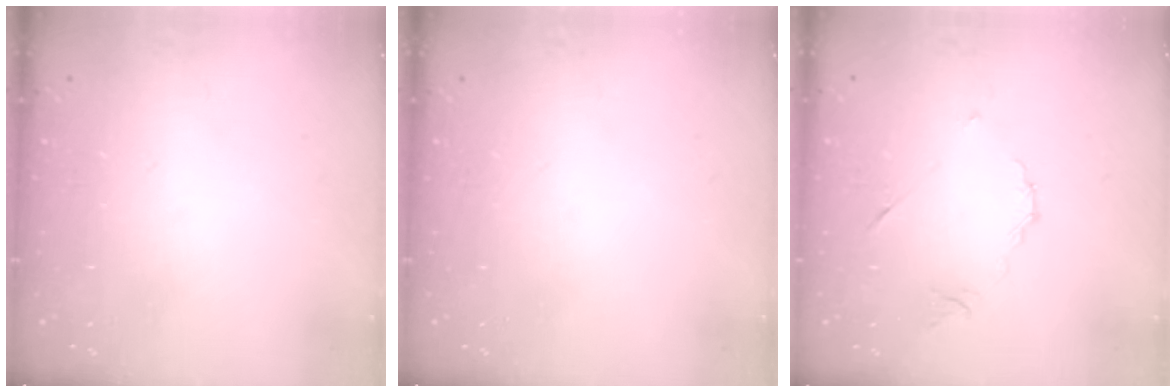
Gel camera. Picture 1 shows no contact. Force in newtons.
{"total": 0.0}
{"total": 6.5, "press": 6.4, "slide": 0.6}